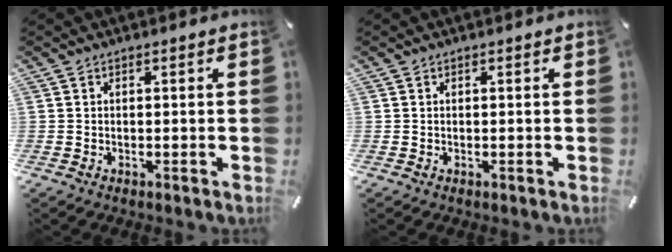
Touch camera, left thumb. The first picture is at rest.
{"total": 0.0}